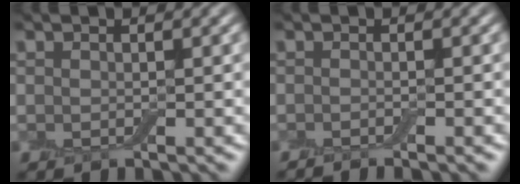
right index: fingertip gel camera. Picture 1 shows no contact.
{"total": 1.4, "force": [-1.2, 0.0, 0.9], "torque": [-0.011, -0.004, -0.022]}